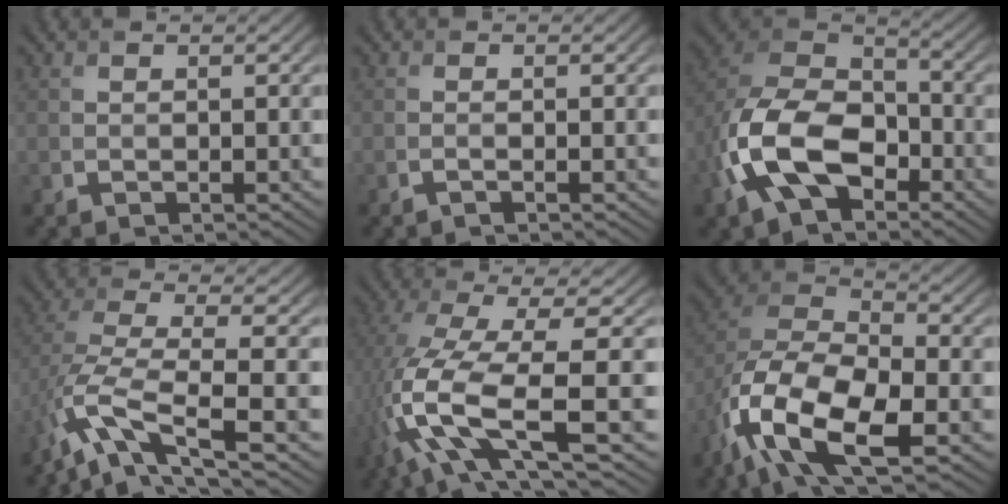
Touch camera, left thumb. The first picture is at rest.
{"total": 0.6, "force": [-0.4, 0.0, 0.4], "torque": [-0.010, 0.000, -0.009]}
{"total": 14.5, "force": [-5.7, 9.0, 9.9], "torque": [-0.232, -0.019, -0.123]}
{"total": 9.8, "force": [-4.6, 2.9, 8.2], "torque": [-0.185, -0.007, -0.095]}
{"total": 13.3, "force": [-2.8, 3.9, 12.4], "torque": [-0.272, -0.009, -0.045]}
{"total": 15.0, "force": [-7.4, 6.9, 11.1], "torque": [-0.248, -0.021, -0.147]}